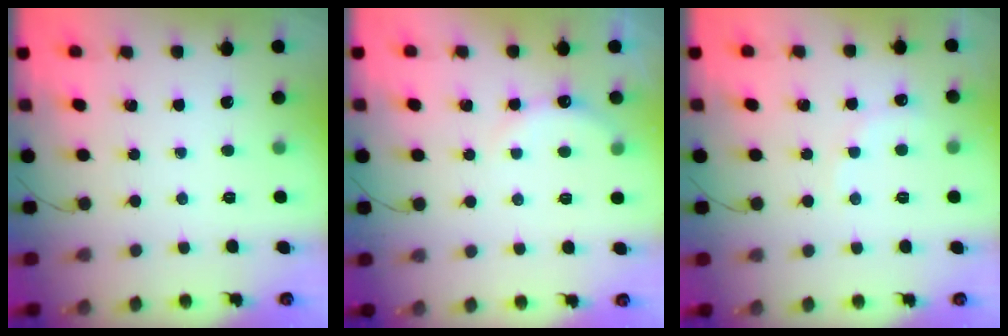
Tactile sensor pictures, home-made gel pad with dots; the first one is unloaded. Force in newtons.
{"total": 5.2, "press": 5.0, "slide": 1.4}
{"total": 6.8, "press": 6.7, "slide": 1.2}